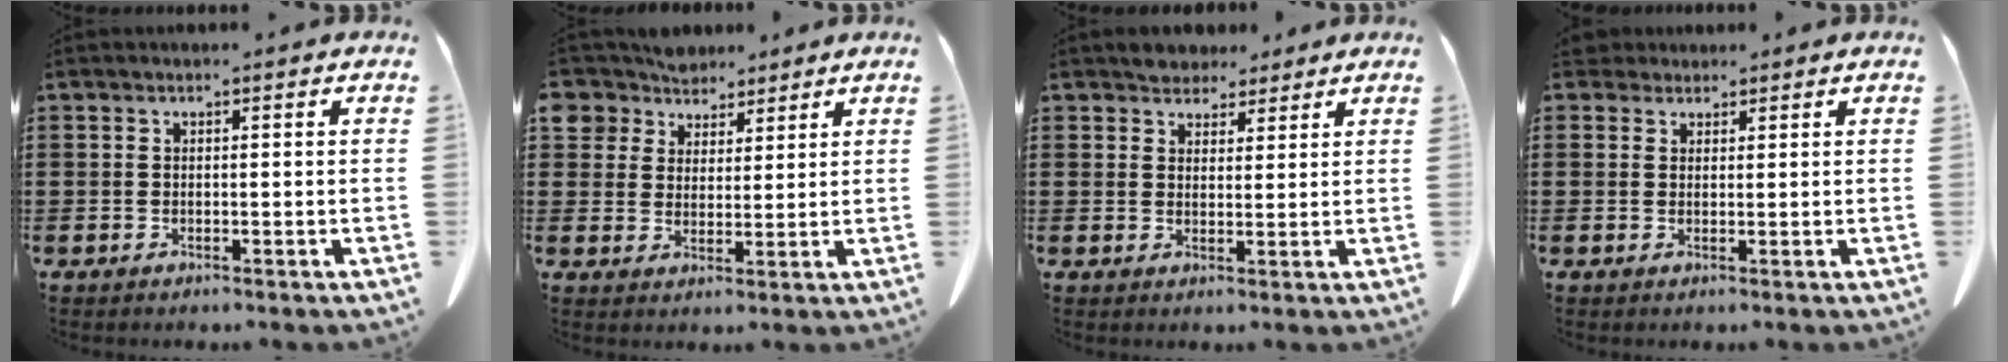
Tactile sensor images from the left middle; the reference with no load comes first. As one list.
[{"total": 5.6, "force": [4.5, 3.3, 0.1], "torque": [-0.035, -0.013, 0.082]}, {"total": 3.7, "force": [3.3, 1.5, 0.0], "torque": [-0.005, -0.005, 0.063]}, {"total": 2.2, "force": [1.9, 1.0, 0.3], "torque": [-0.003, 0.004, 0.036]}]